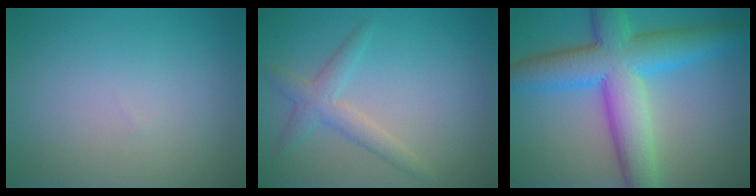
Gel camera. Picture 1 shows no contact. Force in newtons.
{"total": 2.5, "press": 2.5, "slide": 0.0}
{"total": 9.6, "press": 9.6, "slide": 0.3}